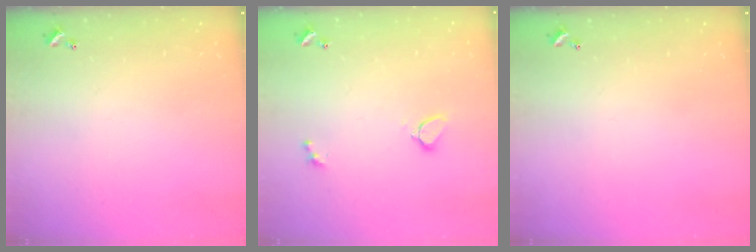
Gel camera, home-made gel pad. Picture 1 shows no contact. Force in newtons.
{"total": 3.9, "press": 3.8, "slide": 0.8}
{"total": 0.0}